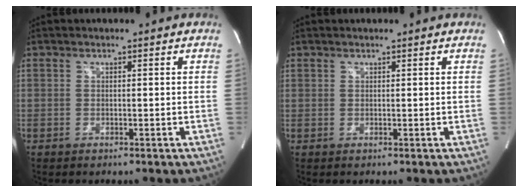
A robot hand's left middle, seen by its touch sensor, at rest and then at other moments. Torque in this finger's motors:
{"motor_torque": [0.81, -0.76, -0.06, -0.21]}